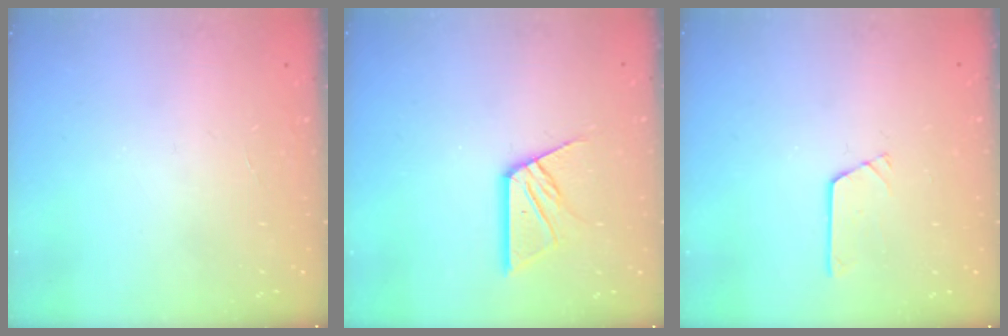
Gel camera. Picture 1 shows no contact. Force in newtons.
{"total": 11.8, "press": 11.8, "slide": 1.1}
{"total": 2.7, "press": 2.7, "slide": 0.3}